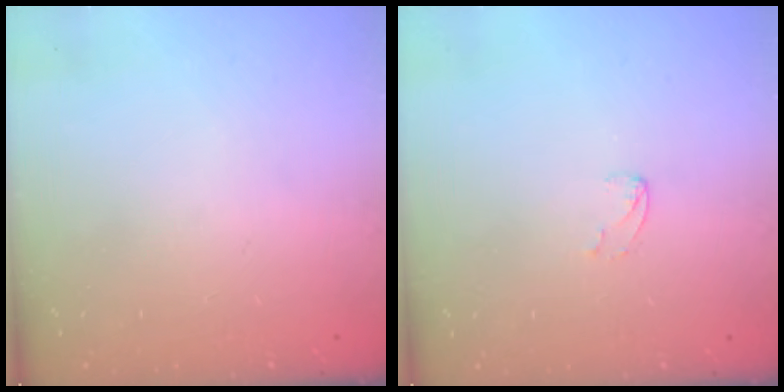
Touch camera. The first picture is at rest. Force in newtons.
{"total": 2.4, "press": 2.4, "slide": 0.2}